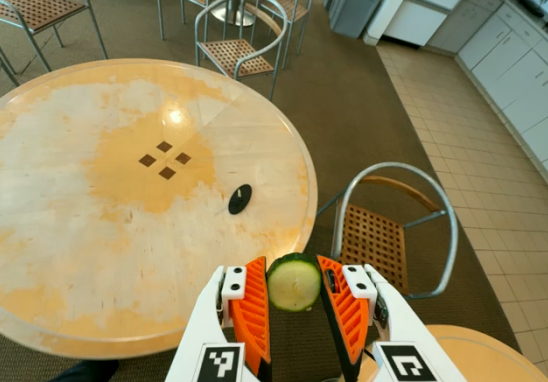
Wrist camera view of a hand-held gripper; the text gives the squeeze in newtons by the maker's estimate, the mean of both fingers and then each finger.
{"total": 8.9, "left": 9.1, "right": 8.7}